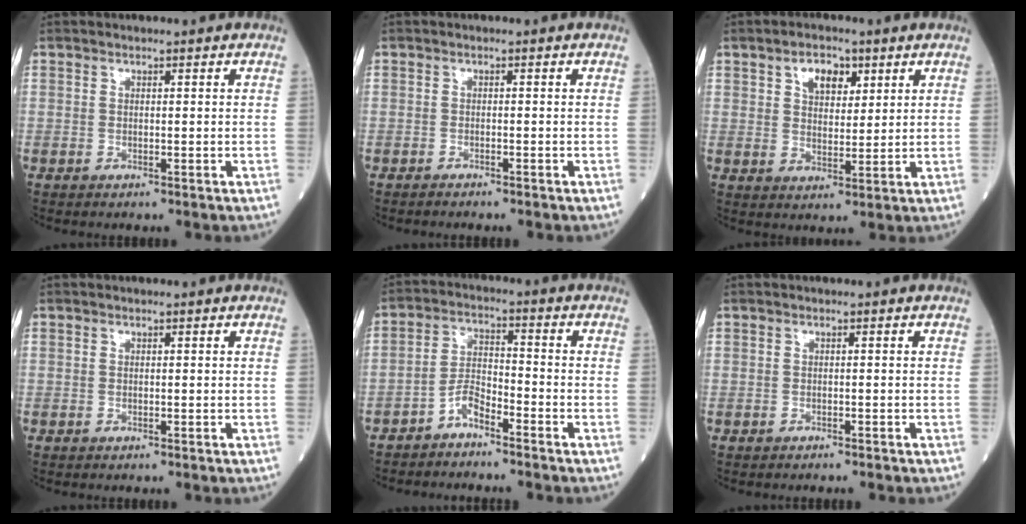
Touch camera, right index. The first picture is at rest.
{"total": 1.2, "force": [-1.1, 0.0, 0.4], "torque": [-0.010, -0.001, -0.012]}
{"total": 5.3, "force": [2.7, 2.9, 3.4], "torque": [-0.057, 0.009, 0.049]}
{"total": 0.0}
{"total": 4.0, "force": [-3.2, 1.1, 2.2], "torque": [-0.044, 0.003, -0.062]}
{"total": 0.9, "force": [-0.8, 0.1, 0.4], "torque": [-0.010, -0.002, -0.006]}